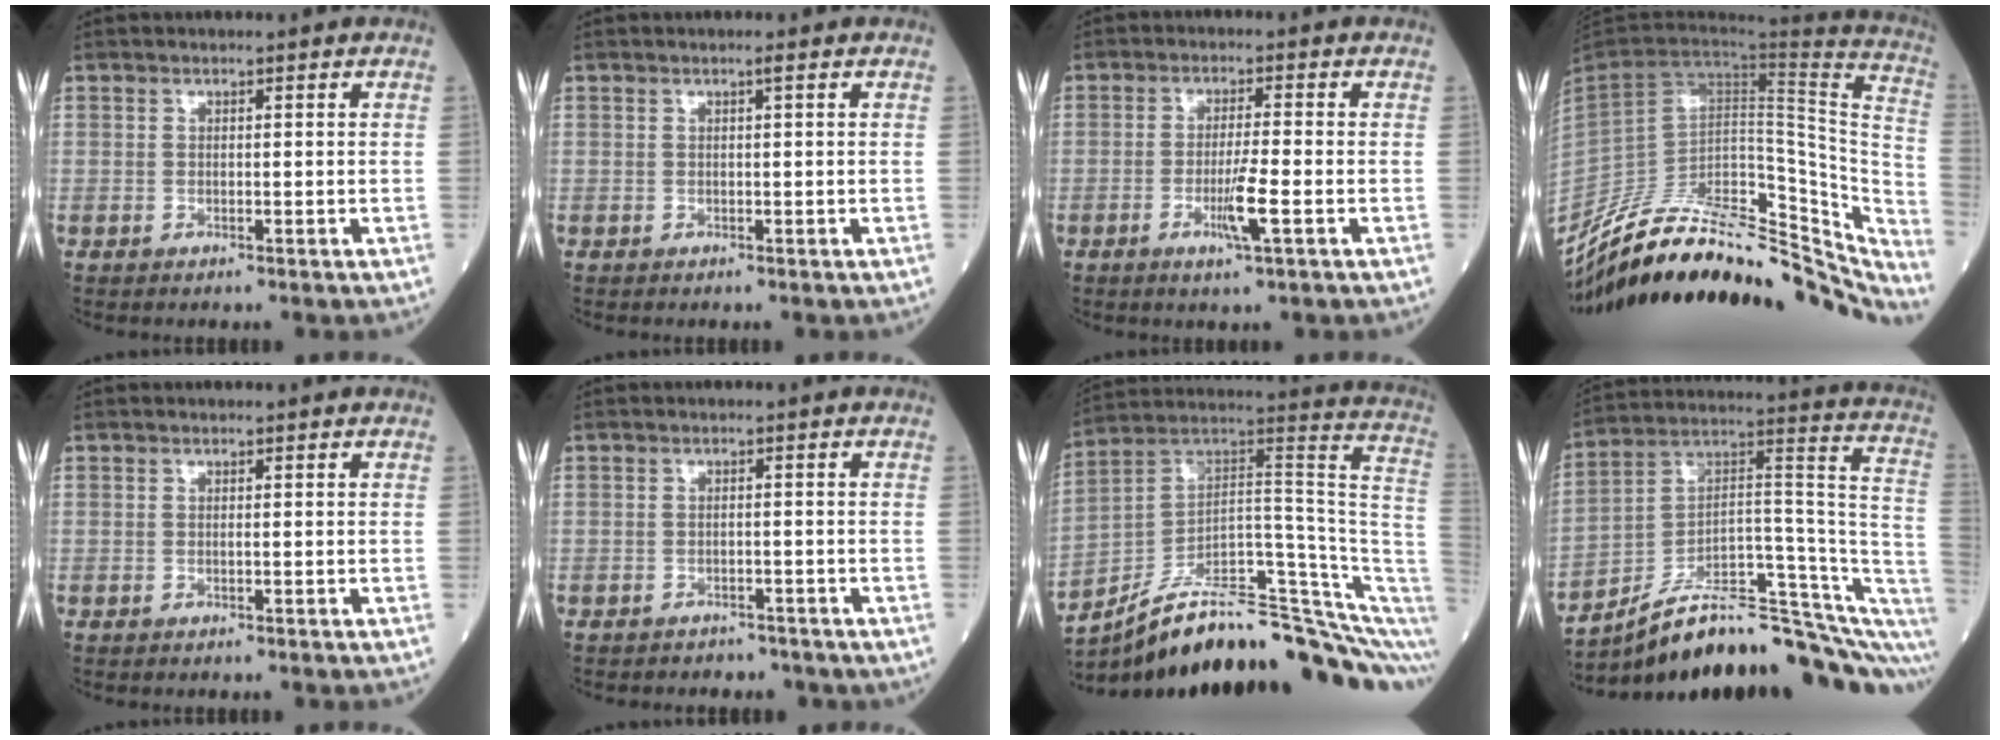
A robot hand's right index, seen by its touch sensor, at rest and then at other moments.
{"total": 0.5, "force": [0.2, -0.1, 0.5], "torque": [-0.011, -0.001, 0.007]}
{"total": 5.0, "force": [-1.8, -0.2, 4.6], "torque": [-0.086, -0.009, -0.033]}
{"total": 35.9, "force": [-29.7, 11.1, 16.9], "torque": [-0.232, -0.022, -0.418]}
{"total": 0.0}
{"total": 4.8, "force": [-4.0, 2.5, 0.6], "torque": [-0.012, 0.009, -0.043]}
{"total": 23.1, "force": [-17.4, 3.9, 14.7], "torque": [-0.135, 0.069, -0.263]}
{"total": 22.8, "force": [-17.8, 4.9, 13.4], "torque": [-0.130, 0.062, -0.260]}